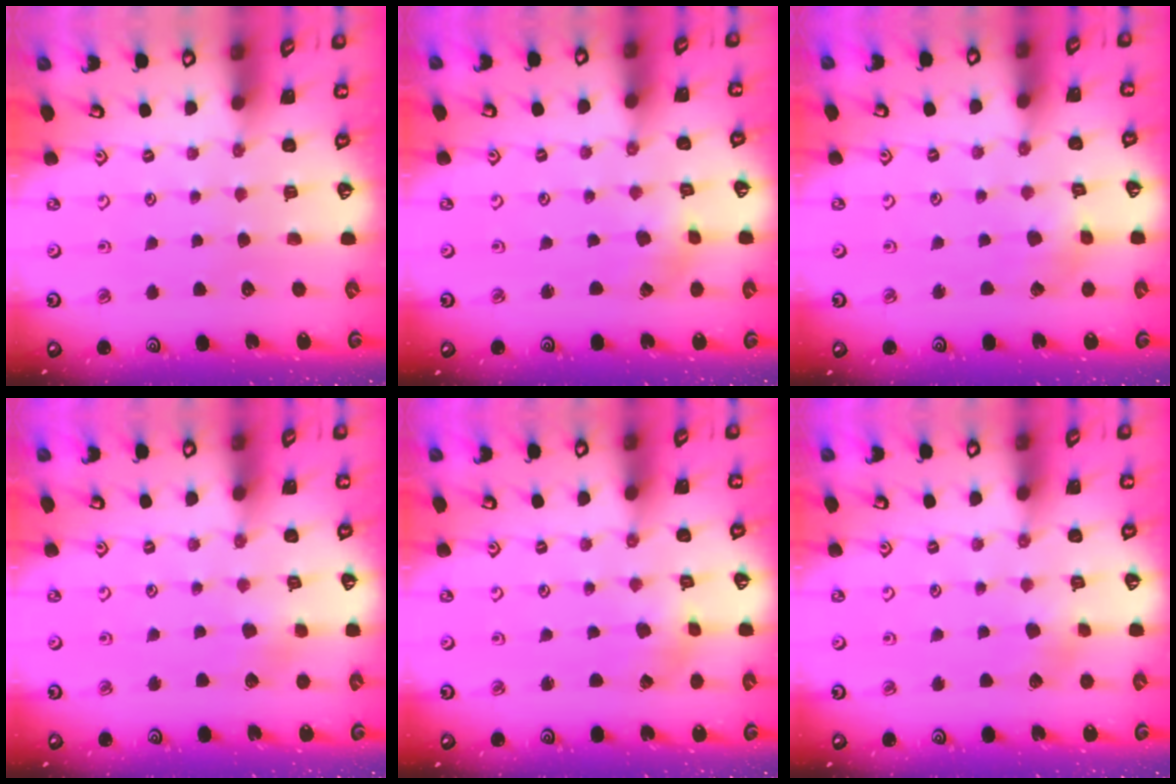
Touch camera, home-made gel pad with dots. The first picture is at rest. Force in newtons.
{"total": 0.8, "press": 0.8, "slide": 0.2}
{"total": 2.3, "press": 2.3, "slide": 0.2}
{"total": 3.7, "press": 3.7, "slide": 0.5}
{"total": 0.8, "press": 0.8, "slide": 0.2}
{"total": 5.0, "press": 5.0, "slide": 0.4}